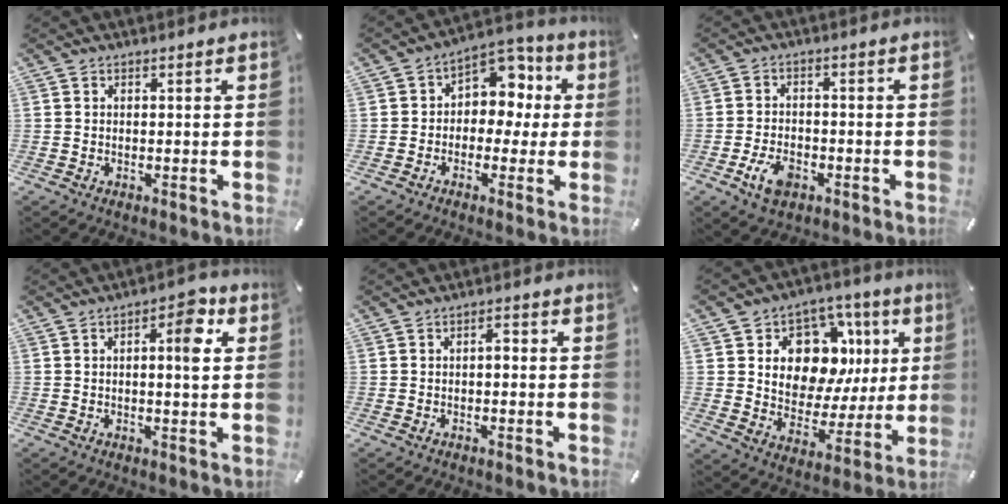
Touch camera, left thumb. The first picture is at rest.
{"total": 7.9, "force": [0.8, 6.9, 3.7], "torque": [-0.048, -0.007, 0.012]}
{"total": 6.5, "force": [-2.9, 4.2, 3.9], "torque": [-0.086, 0.011, -0.054]}
{"total": 6.2, "force": [1.3, 2.1, 5.7], "torque": [-0.065, -0.007, 0.010]}
{"total": 2.0, "force": [-0.5, 0.9, 1.7], "torque": [-0.035, 0.008, -0.013]}
{"total": 13.4, "force": [4.9, 10.1, 7.3], "torque": [-0.110, -0.034, 0.095]}